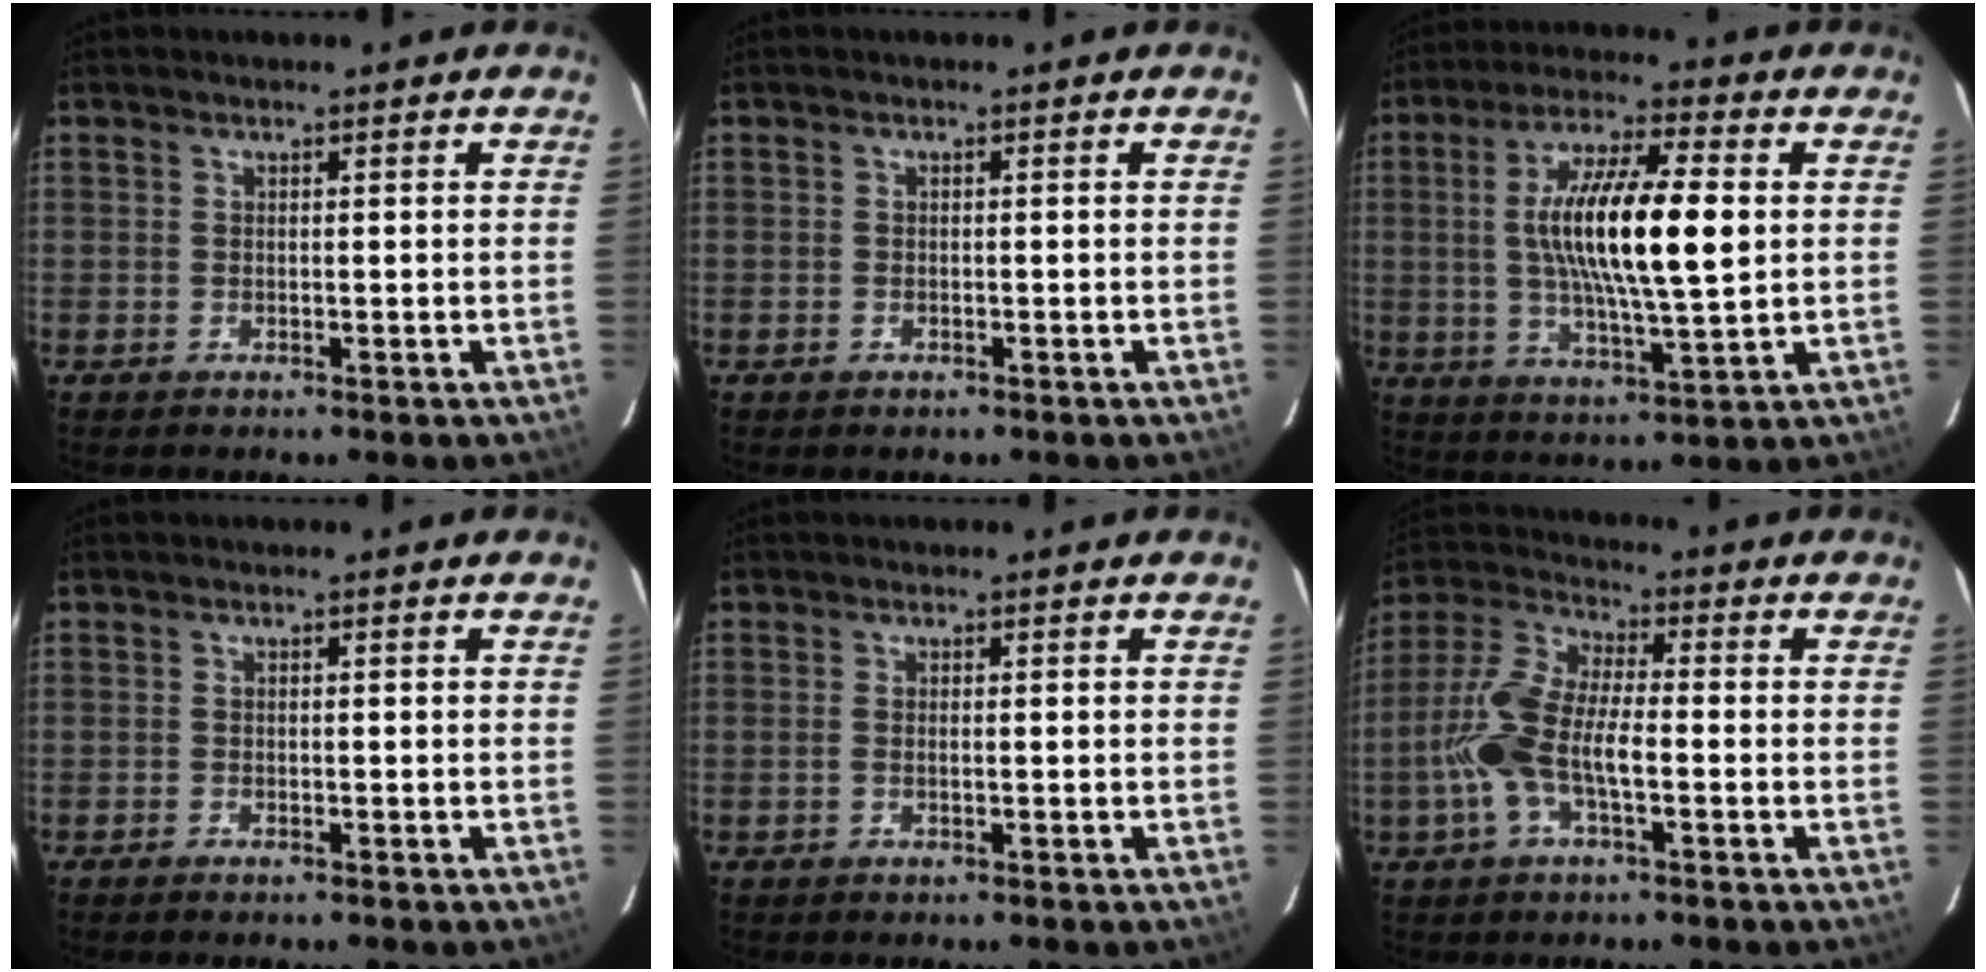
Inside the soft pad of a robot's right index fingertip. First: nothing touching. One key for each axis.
{"total": 0.9, "fx": -0.6, "fy": 0.7, "fz": 0.1, "tx": -0.003, "ty": 0.000, "tz": -0.007}
{"total": 16.3, "fx": 1.8, "fy": 3.5, "fz": 15.8, "tx": -0.287, "ty": 0.004, "tz": 0.031}
{"total": 0.7, "fx": -0.6, "fy": 0.2, "fz": 0.2, "tx": -0.006, "ty": -0.002, "tz": -0.012}
{"total": 0.7, "fx": -0.1, "fy": 0.2, "fz": 0.7, "tx": -0.017, "ty": 0.001, "tz": -0.004}
{"total": 11.8, "fx": -2.9, "fy": 4.3, "fz": 10.6, "tx": -0.233, "ty": 0.008, "tz": -0.061}